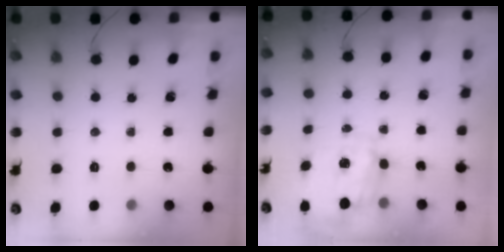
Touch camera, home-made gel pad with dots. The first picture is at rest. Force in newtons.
{"total": 2.6, "press": 2.4, "slide": 1.0}